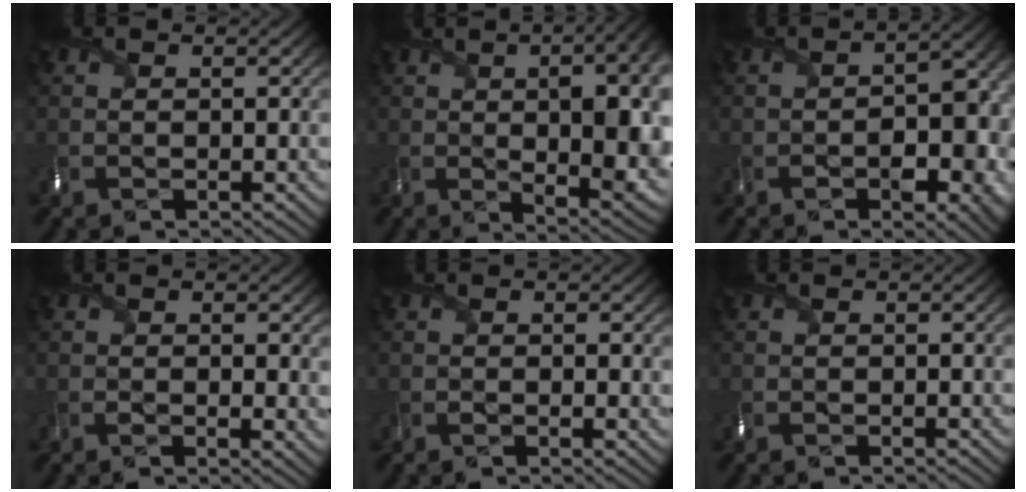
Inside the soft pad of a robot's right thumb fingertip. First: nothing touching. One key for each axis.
{"total": 15.8, "fx": 1.1, "fy": 6.5, "fz": 14.3, "tx": -0.187, "ty": 0.005, "tz": 0.028}
{"total": 8.8, "fx": -2.7, "fy": 4.9, "fz": 6.9, "tx": -0.096, "ty": -0.021, "tz": -0.035}
{"total": 2.3, "fx": 0.1, "fy": 1.2, "fz": 2.0, "tx": -0.039, "ty": -0.012, "tz": 0.001}
{"total": 1.3, "fx": -0.1, "fy": 0.7, "fz": 1.1, "tx": -0.020, "ty": -0.008, "tz": -0.001}
{"total": 0.0}